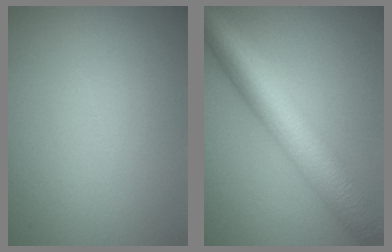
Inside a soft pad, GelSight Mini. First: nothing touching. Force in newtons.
{"total": 8.8, "press": 8.8, "slide": 0.1}